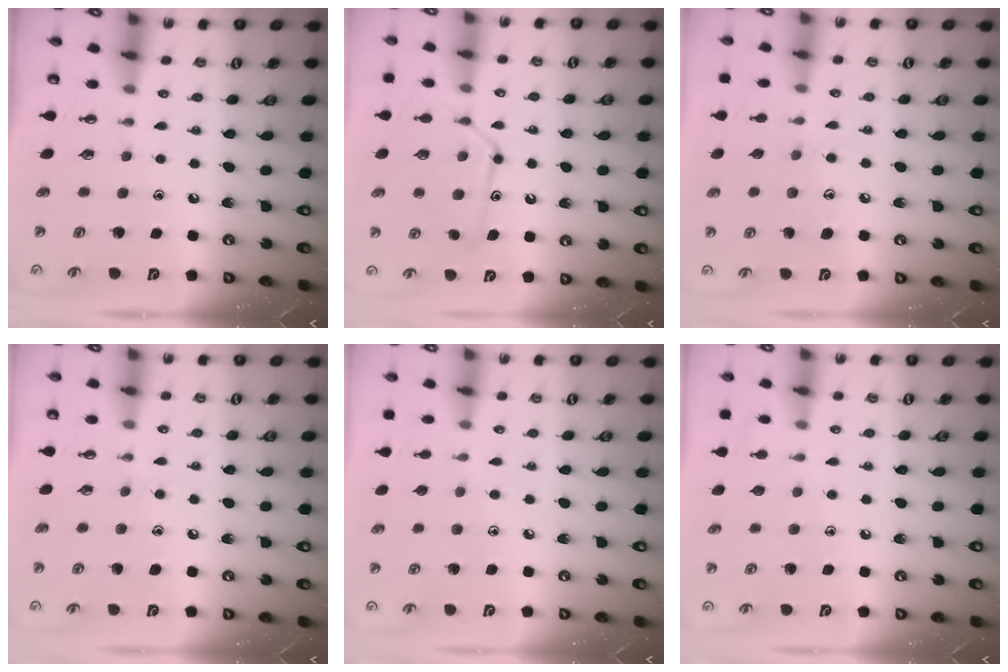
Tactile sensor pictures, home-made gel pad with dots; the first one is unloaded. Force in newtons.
{"total": 13.0, "press": 13.0, "slide": 1.0}
{"total": 8.9, "press": 8.9, "slide": 0.5}
{"total": 5.7, "press": 5.6, "slide": 0.6}
{"total": 4.8, "press": 4.8, "slide": 0.5}
{"total": 5.0, "press": 5.0, "slide": 0.6}